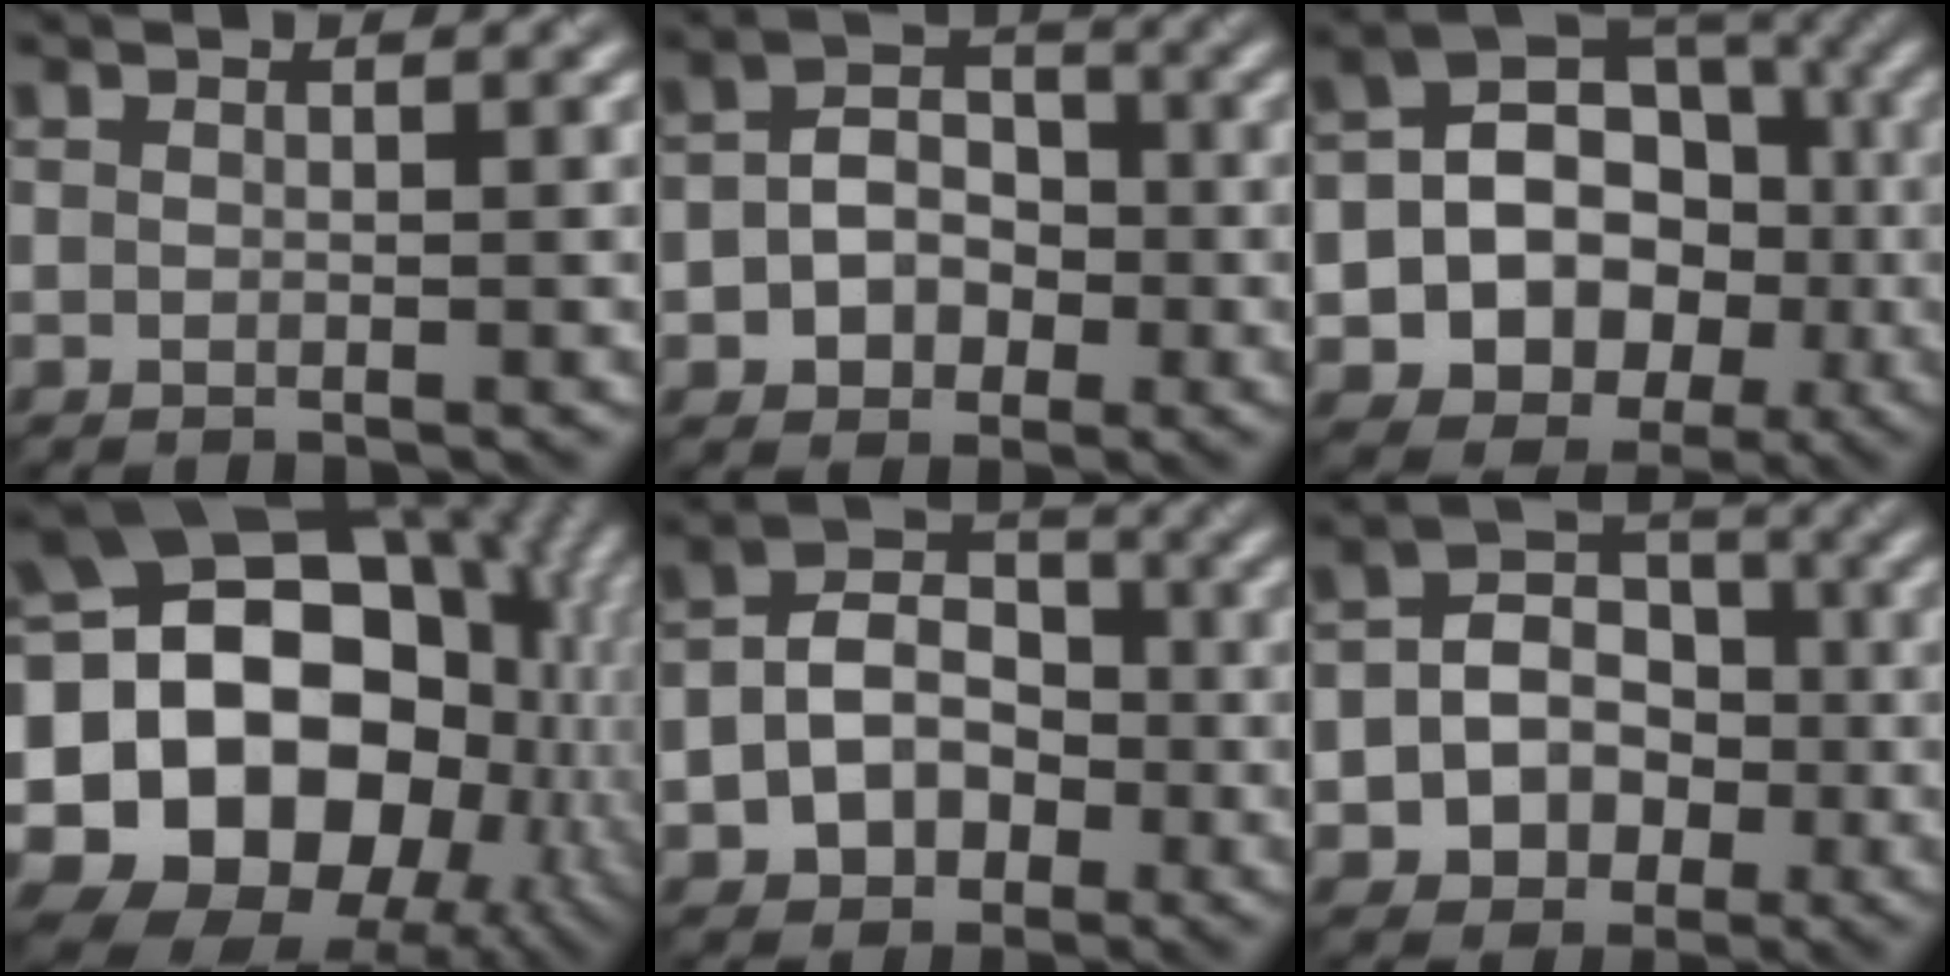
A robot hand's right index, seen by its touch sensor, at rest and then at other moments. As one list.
[{"total": 3.6, "force": [-0.7, 3.1, 1.8], "torque": [-0.024, 0.013, -0.017]}, {"total": 10.9, "force": [-1.6, 9.5, 5.2], "torque": [-0.073, 0.007, -0.046]}, {"total": 21.7, "force": [-0.2, 17.4, 13.0], "torque": [-0.208, 0.006, -0.026]}, {"total": 5.4, "force": [-1.1, 4.4, 2.8], "torque": [-0.044, 0.010, -0.027]}, {"total": 5.1, "force": [-0.9, 4.5, 2.2], "torque": [-0.015, 0.013, -0.031]}]